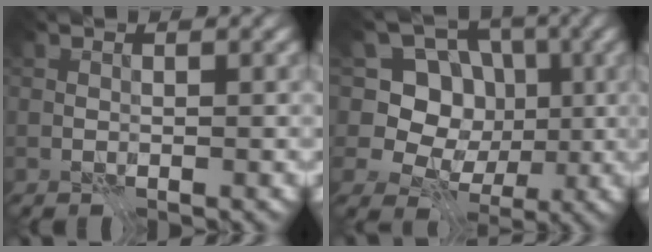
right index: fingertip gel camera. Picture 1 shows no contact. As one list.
[{"total": 7.8, "force": [0.7, 6.9, 3.6], "torque": [-0.063, 0.014, -0.022]}]